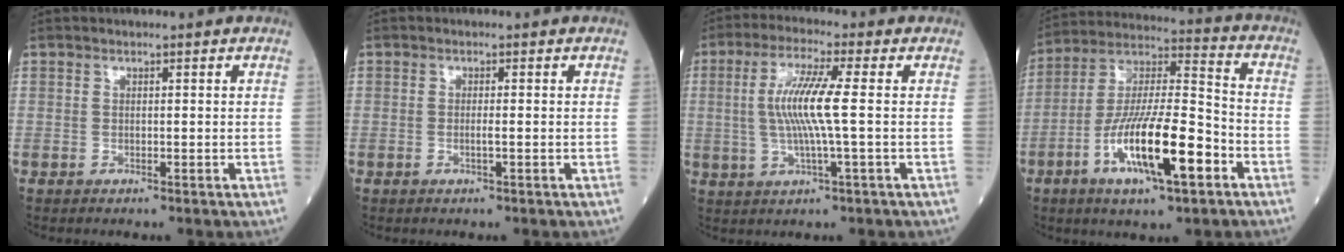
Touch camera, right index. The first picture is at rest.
{"total": 0.9, "force": [-0.2, -0.1, 0.9], "torque": [-0.019, 0.000, -0.003]}
{"total": 8.4, "force": [0.5, -0.1, 8.4], "torque": [-0.173, 0.003, 0.007]}
{"total": 16.8, "force": [-6.6, 3.0, 15.2], "torque": [-0.290, -0.006, -0.113]}